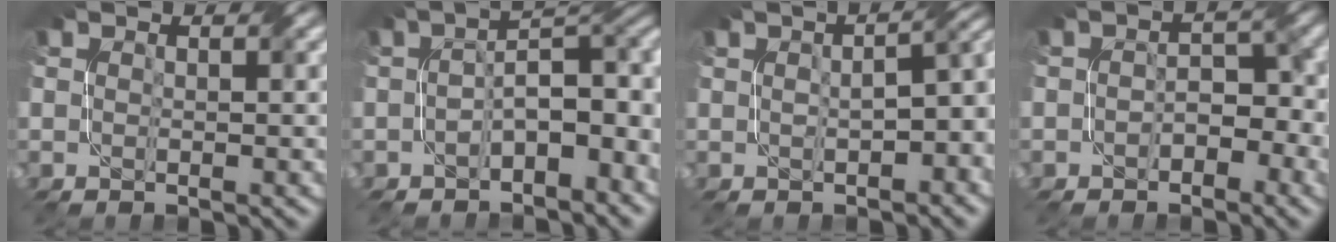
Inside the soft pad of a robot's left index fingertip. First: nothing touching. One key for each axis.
{"total": 6.3, "fx": -1.2, "fy": 3.2, "fz": 5.3, "tx": -0.062, "ty": 0.017, "tz": -0.020}
{"total": 6.1, "fx": -0.1, "fy": 2.9, "fz": 5.3, "tx": -0.060, "ty": 0.007, "tz": 0.013}
{"total": 2.8, "fx": -1.2, "fy": 1.8, "fz": 1.8, "tx": -0.019, "ty": 0.010, "tz": -0.014}